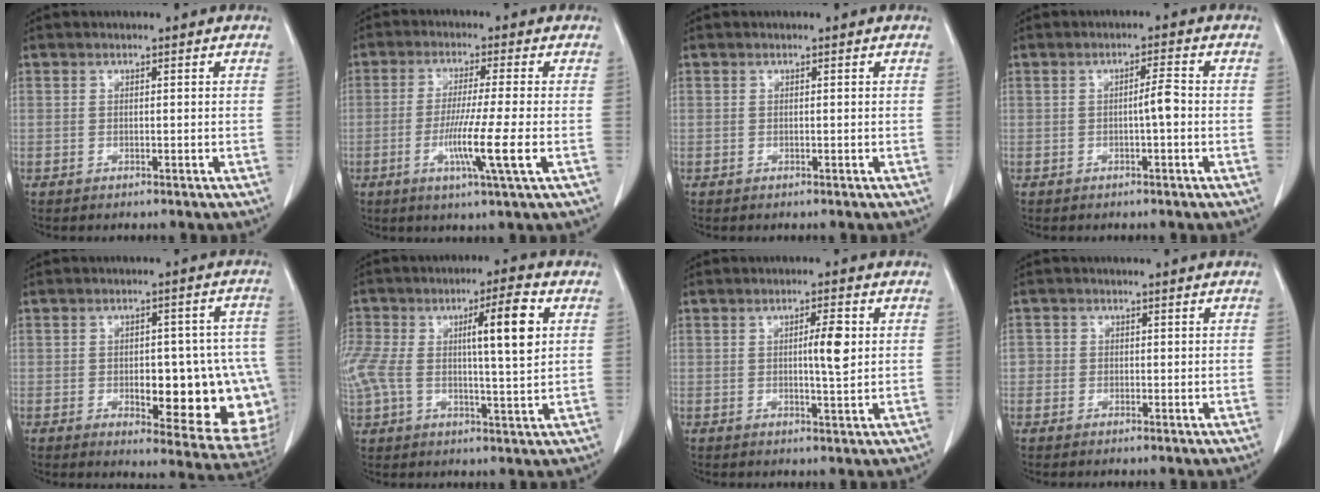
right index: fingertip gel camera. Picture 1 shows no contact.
{"total": 8.6, "force": [-2.4, -1.3, 8.2], "torque": [-0.150, -0.026, -0.047]}
{"total": 0.0}
{"total": 2.6, "force": [-0.5, 0.1, 2.6], "torque": [-0.040, 0.003, -0.010]}
{"total": 18.0, "force": [-3.4, 6.3, 16.5], "torque": [-0.118, 0.023, -0.017]}
{"total": 14.1, "force": [2.7, 3.7, 13.3], "torque": [-0.269, 0.028, 0.050]}
{"total": 4.2, "force": [0.7, 0.4, 4.1], "torque": [-0.063, -0.001, 0.009]}
{"total": 1.8, "force": [-0.1, 1.8, 0.4], "torque": [0.006, 0.005, -0.005]}